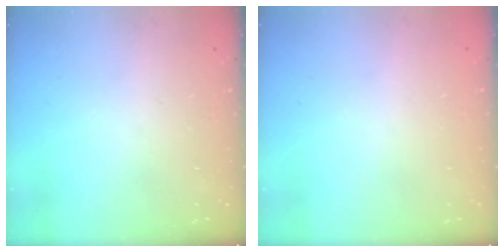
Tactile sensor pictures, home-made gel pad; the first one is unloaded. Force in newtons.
{"total": 0.6, "press": 0.5, "slide": 0.2}